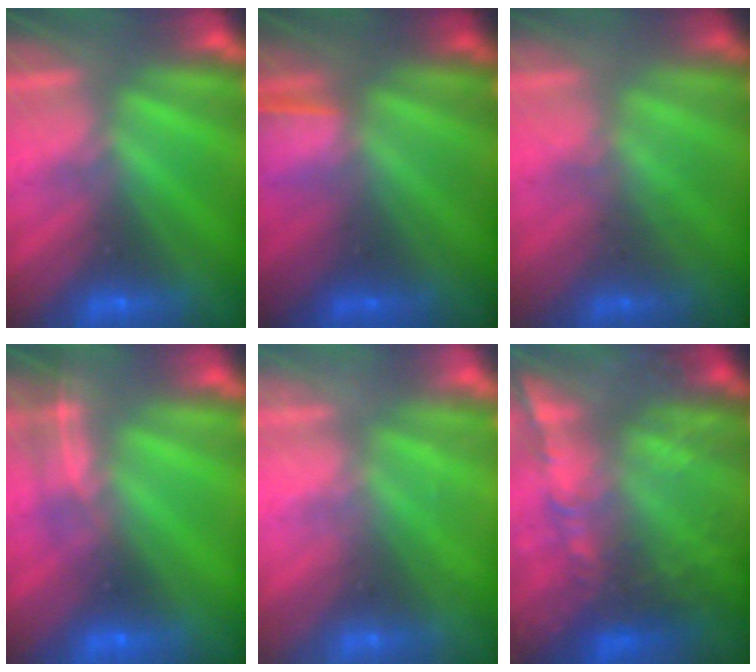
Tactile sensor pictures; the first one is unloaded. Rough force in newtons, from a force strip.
{"total": 1.4}
{"total": 1.8}
{"total": 1.8}
{"total": 2.2}
{"total": 9.1}